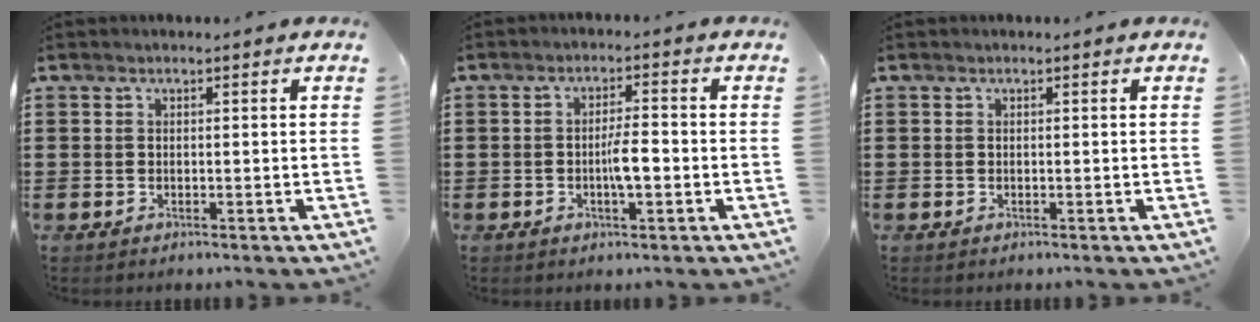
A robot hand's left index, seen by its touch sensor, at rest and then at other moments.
{"total": 3.8, "force": [-0.8, 0.9, 3.6], "torque": [-0.057, 0.002, -0.017]}
{"total": 0.0}